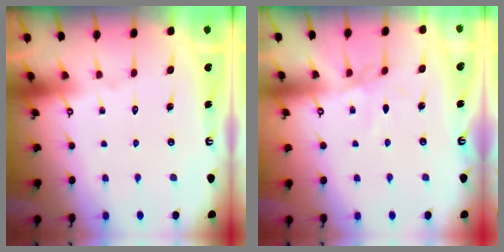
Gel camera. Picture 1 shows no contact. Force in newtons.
{"total": 2.9, "press": 2.8, "slide": 0.5}